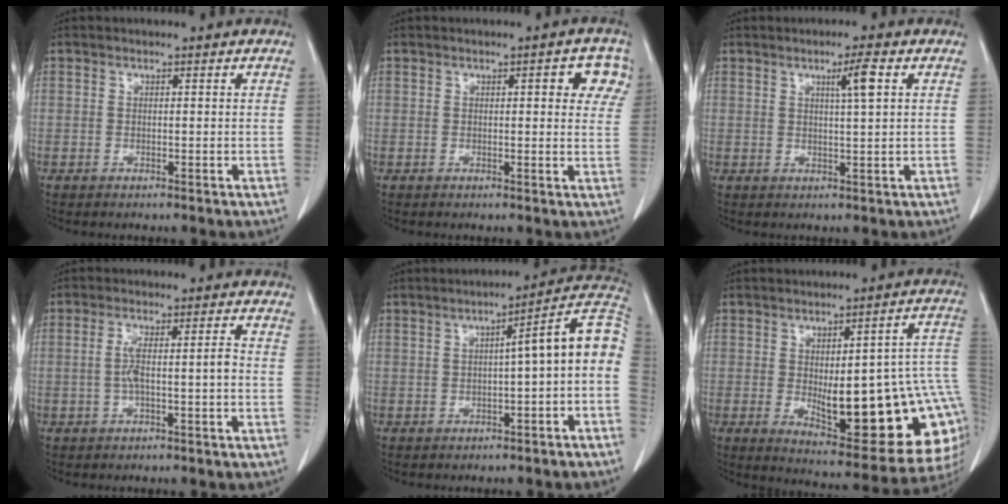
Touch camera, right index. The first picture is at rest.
{"total": 5.0, "force": [1.9, 1.7, 4.3], "torque": [-0.035, 0.008, 0.013]}
{"total": 3.6, "force": [1.3, -0.4, 3.3], "torque": [-0.057, -0.002, 0.022]}
{"total": 4.4, "force": [-0.8, 0.2, 4.4], "torque": [-0.086, 0.015, -0.011]}
{"total": 9.4, "force": [-1.2, 1.1, 9.2], "torque": [-0.114, 0.033, -0.022]}
{"total": 22.9, "force": [-2.2, 6.0, 22.0], "torque": [-0.215, 0.013, -0.005]}